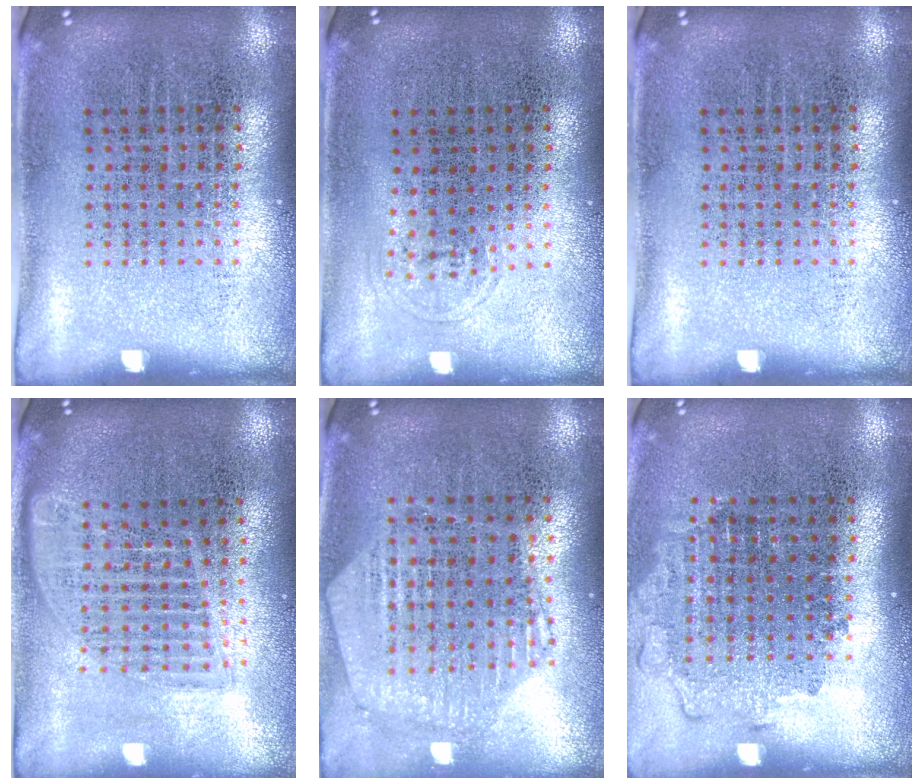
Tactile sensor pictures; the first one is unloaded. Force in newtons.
{"total": 0.5, "press": 0.5, "slide": 0.2}
{"total": 0.0}
{"total": 1.7, "press": 1.4, "slide": 0.9}
{"total": 1.1, "press": 1.1, "slide": 0.3}
{"total": 1.1, "press": 1.0, "slide": 0.5}